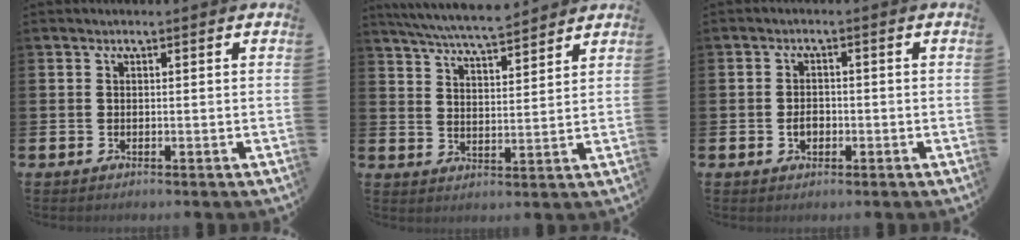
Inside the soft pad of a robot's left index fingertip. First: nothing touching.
{"total": 6.7, "force": [6.5, 0.3, 1.6], "torque": [-0.053, -0.033, 0.117]}
{"total": 2.1, "force": [-0.5, 1.5, 1.3], "torque": [-0.012, -0.001, -0.015]}